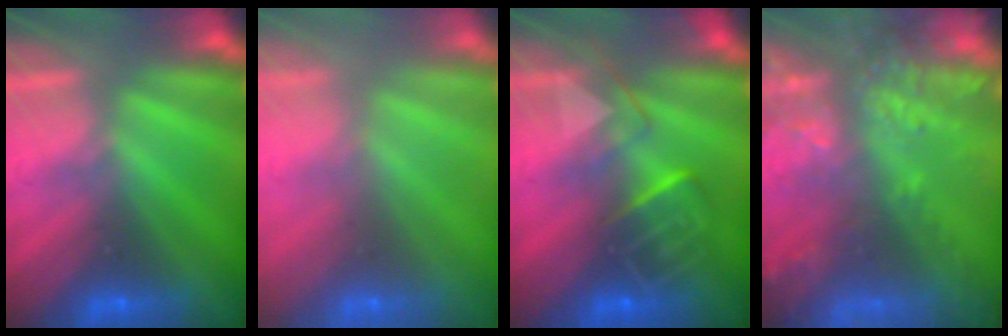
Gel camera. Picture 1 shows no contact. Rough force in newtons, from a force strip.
{"total": 9.6}
{"total": 9.2}
{"total": 7.4}